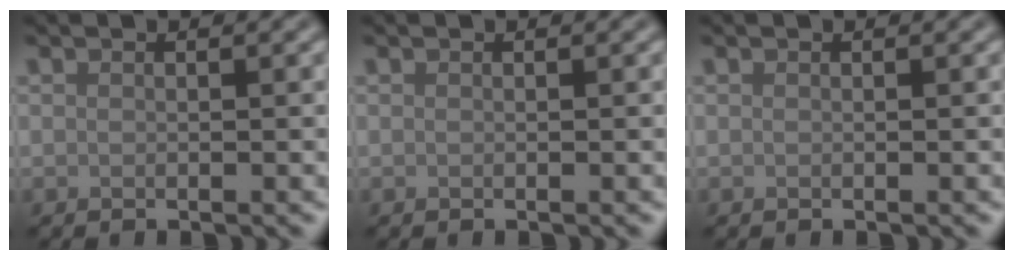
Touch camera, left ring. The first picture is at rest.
{"total": 0.0}
{"total": 0.0}